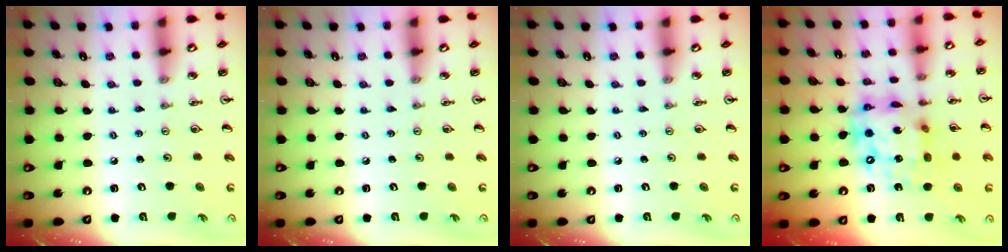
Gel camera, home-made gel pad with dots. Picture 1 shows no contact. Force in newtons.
{"total": 0.0}
{"total": 0.0}
{"total": 16.4, "press": 16.4, "slide": 0.9}